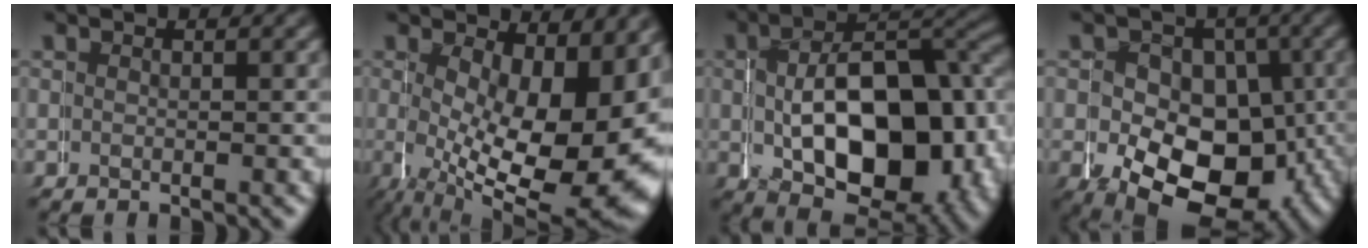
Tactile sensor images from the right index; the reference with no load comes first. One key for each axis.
{"total": 13.3, "fx": 0.0, "fy": 6.6, "fz": 11.5, "tx": -0.179, "ty": -0.050, "tz": 0.030}
{"total": 14.3, "fx": 0.0, "fy": 8.6, "fz": 11.5, "tx": -0.184, "ty": -0.030, "tz": 0.014}
{"total": 12.8, "fx": -4.2, "fy": 9.6, "fz": 7.3, "tx": -0.134, "ty": -0.082, "tz": -0.029}